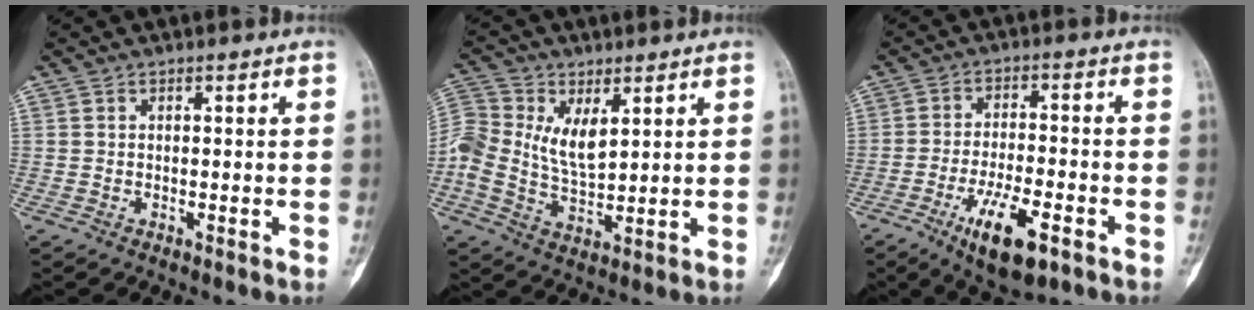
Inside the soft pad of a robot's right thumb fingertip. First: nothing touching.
{"total": 9.8, "force": [2.5, 6.2, 7.2], "torque": [-0.130, -0.002, 0.046]}
{"total": 11.3, "force": [-5.6, 3.9, 9.1], "torque": [-0.155, 0.014, -0.087]}